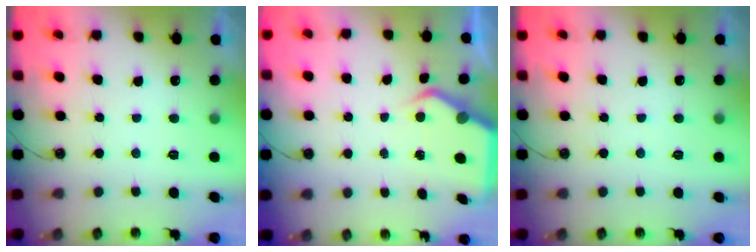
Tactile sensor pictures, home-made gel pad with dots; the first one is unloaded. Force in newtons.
{"total": 5.4, "press": 5.4, "slide": 0.4}
{"total": 3.4, "press": 3.4, "slide": 0.5}